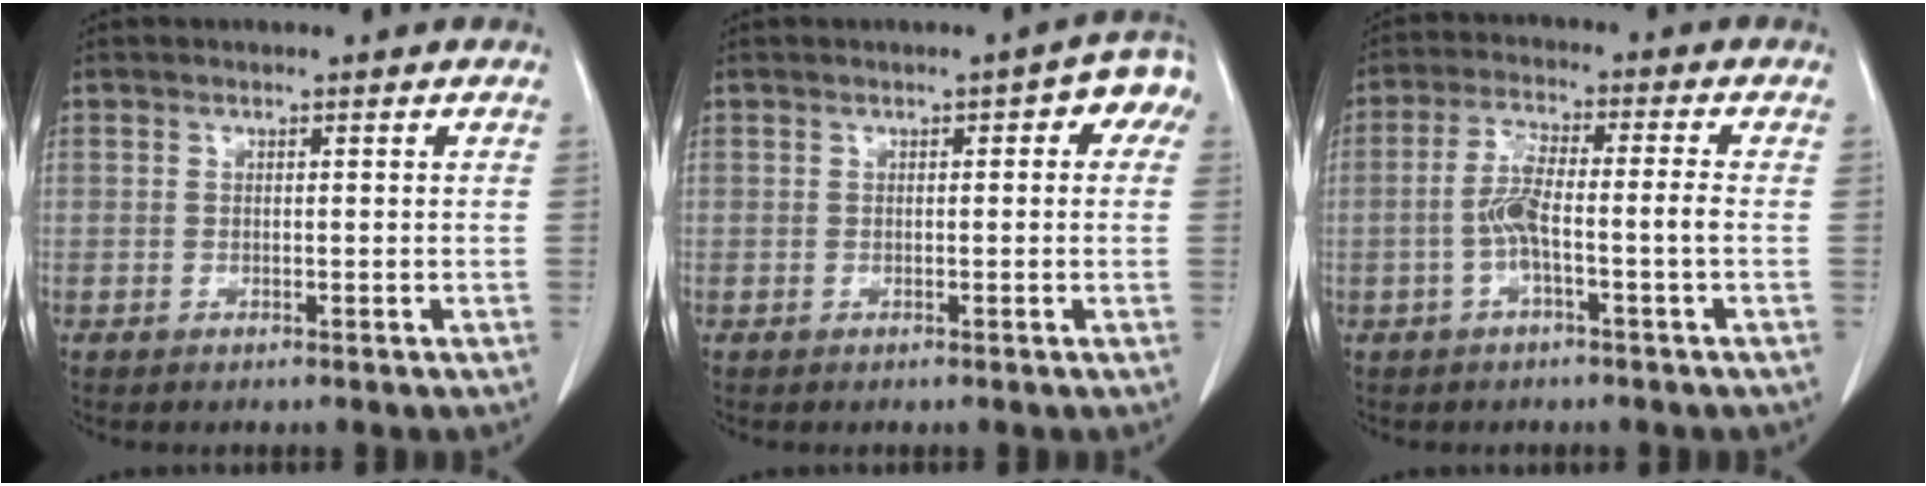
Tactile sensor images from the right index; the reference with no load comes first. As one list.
[{"total": 4.3, "force": [1.3, 1.5, 3.8], "torque": [-0.037, 0.017, 0.007]}, {"total": 6.1, "force": [-1.6, 0.3, 5.9], "torque": [-0.122, 0.019, -0.029]}]